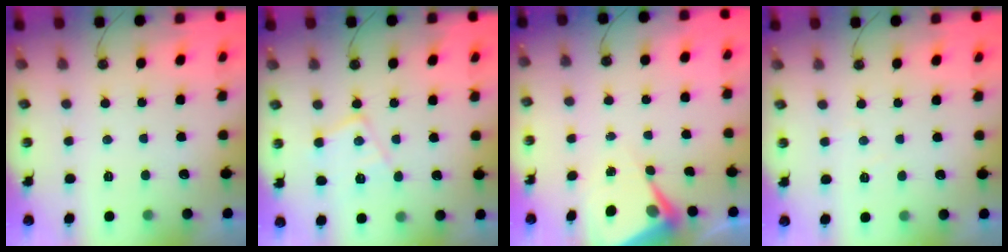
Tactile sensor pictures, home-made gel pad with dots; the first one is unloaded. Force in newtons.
{"total": 12.0, "press": 11.9, "slide": 0.9}
{"total": 6.7, "press": 6.7, "slide": 0.5}
{"total": 4.1, "press": 4.1, "slide": 0.8}